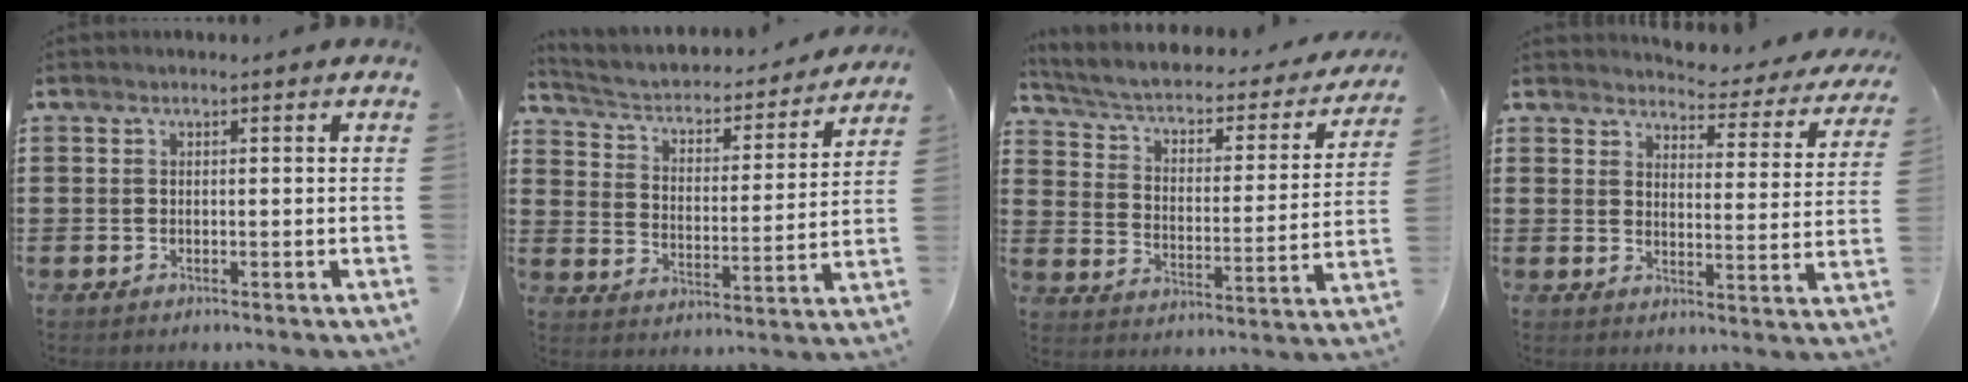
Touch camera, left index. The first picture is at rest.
{"total": 3.0, "force": [2.5, 1.1, 1.3], "torque": [-0.041, -0.022, 0.031]}
{"total": 3.4, "force": [2.2, 1.4, 2.2], "torque": [-0.055, -0.022, 0.027]}
{"total": 3.5, "force": [3.5, 0.2, 0.5], "torque": [-0.023, -0.032, 0.054]}